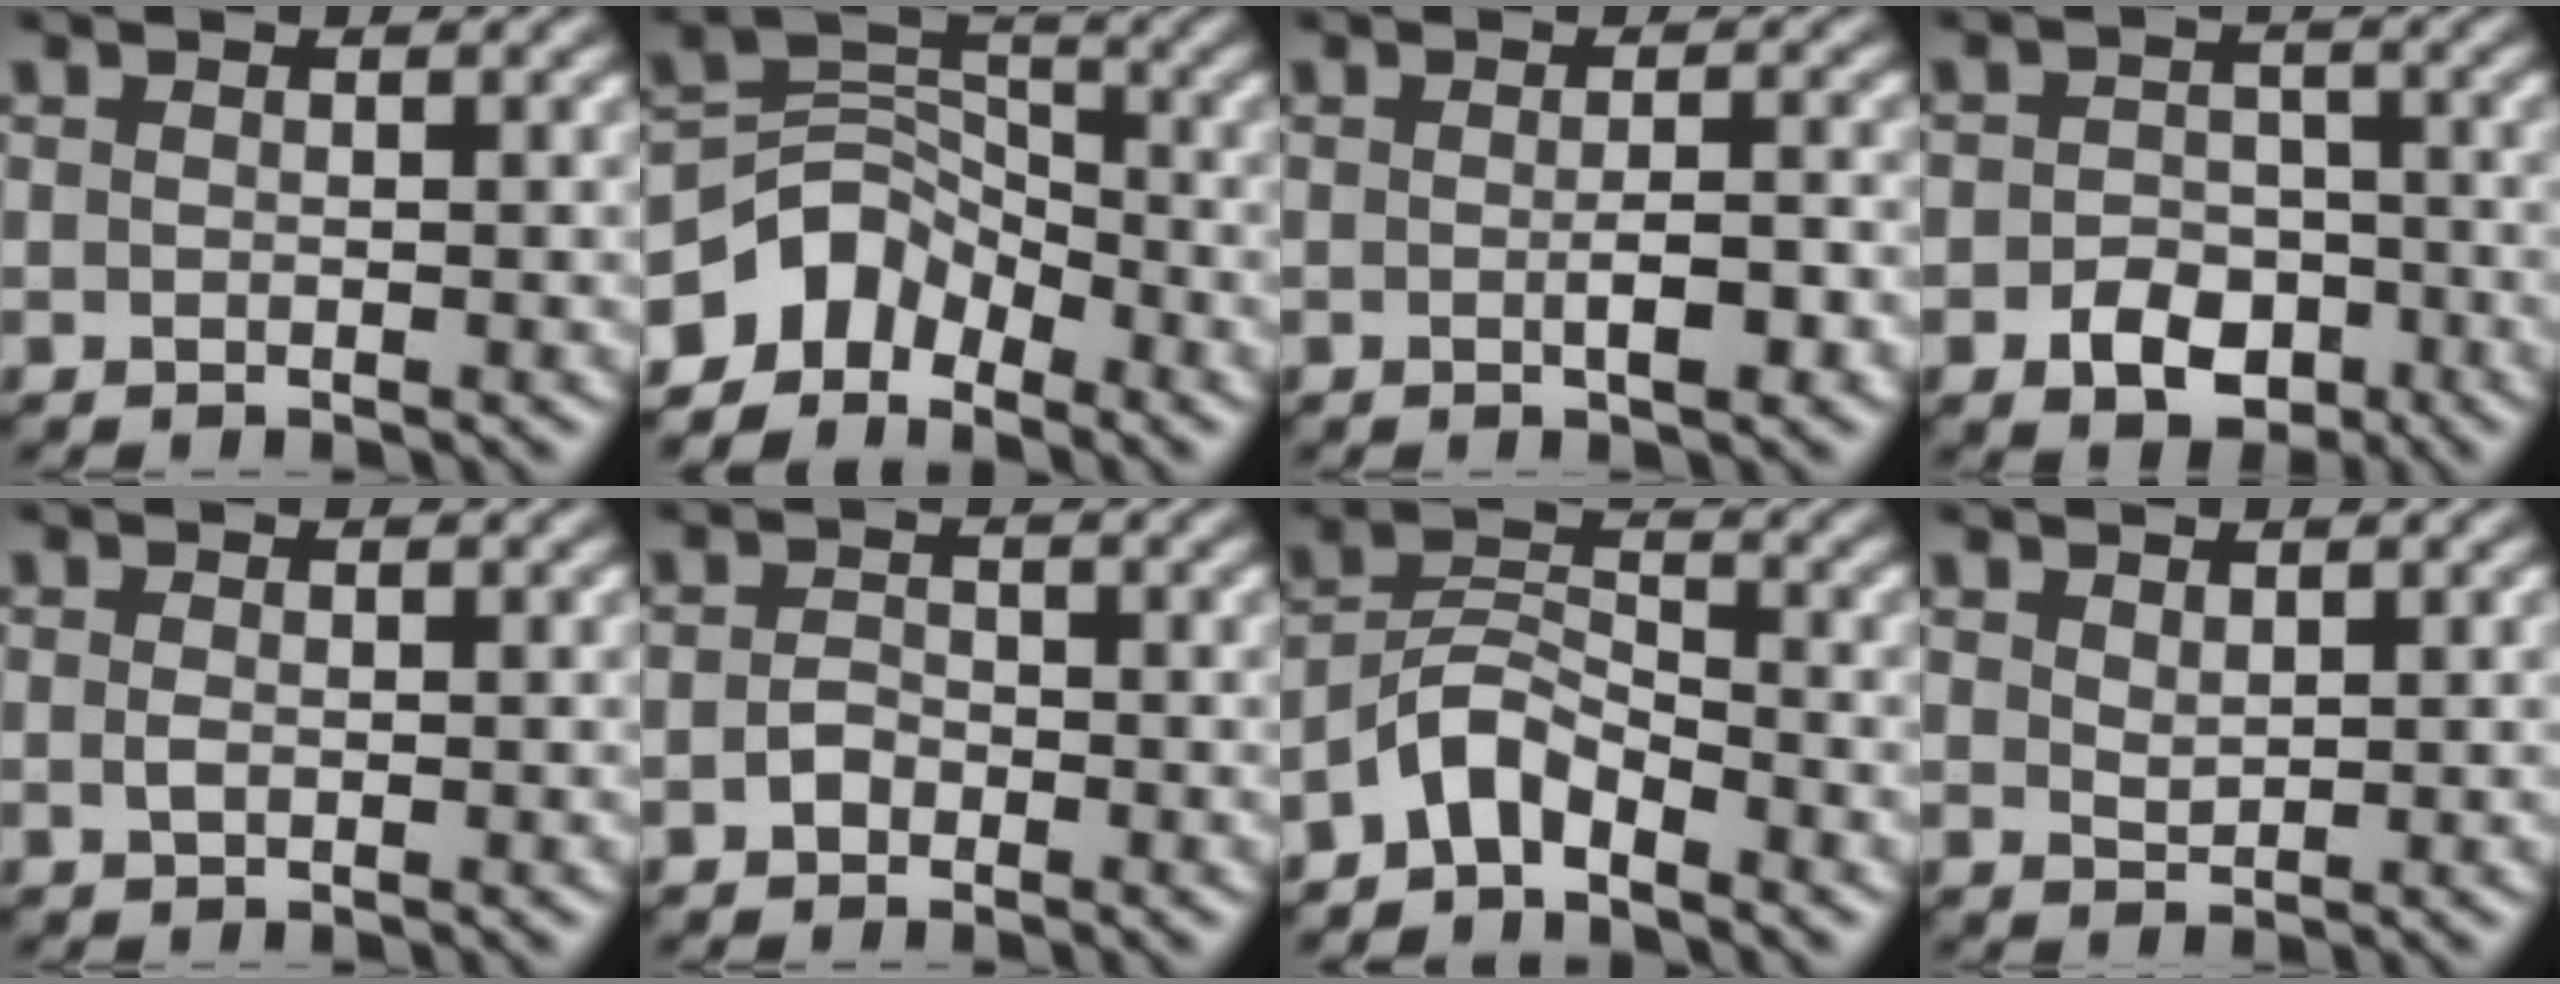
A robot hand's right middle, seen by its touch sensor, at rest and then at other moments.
{"total": 4.9, "force": [-3.7, 3.0, 1.3], "torque": [-0.012, 0.007, -0.077]}
{"total": 2.5, "force": [-0.6, 0.6, 2.4], "torque": [-0.040, 0.001, -0.008]}
{"total": 4.1, "force": [-1.8, 2.9, 2.2], "torque": [-0.033, 0.000, -0.033]}
{"total": 0.7, "force": [-0.1, 0.4, 0.5], "torque": [-0.015, 0.000, -0.002]}
{"total": 1.3, "force": [-0.6, 1.0, 0.6], "torque": [-0.013, 0.004, -0.014]}
{"total": 3.7, "force": [-2.7, 1.5, 1.9], "torque": [-0.036, 0.014, -0.064]}
{"total": 1.1, "force": [0.7, 0.5, 0.6], "torque": [-0.014, -0.001, 0.019]}